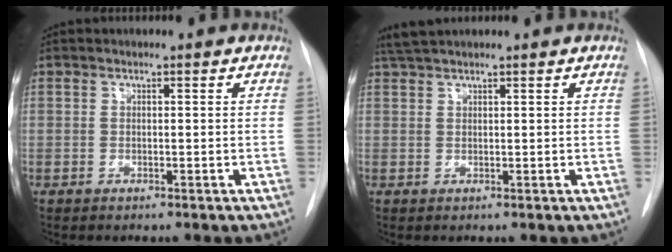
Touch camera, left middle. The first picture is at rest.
{"total": 2.9, "force": [2.7, 0.1, 1.2], "torque": [-0.027, 0.019, 0.054]}